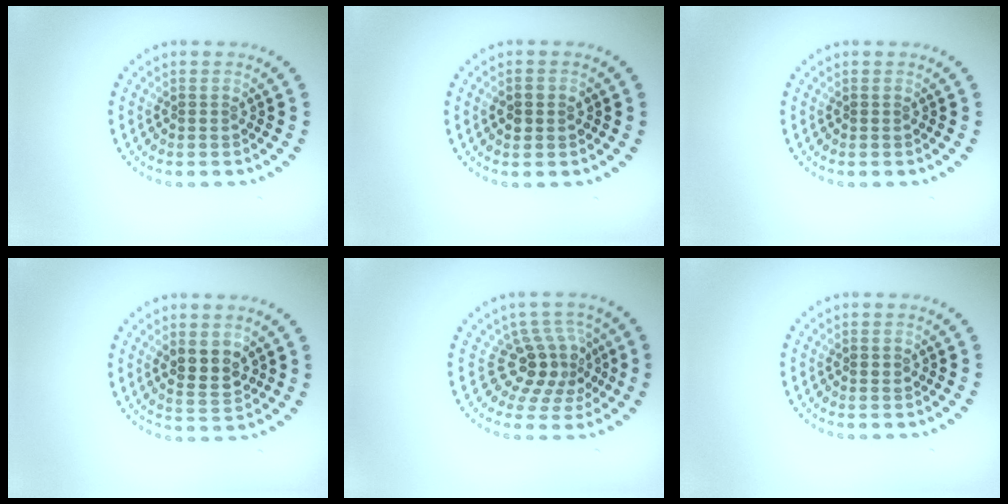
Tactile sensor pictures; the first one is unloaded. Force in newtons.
{"total": 1.3, "press": 1.3, "slide": 0.1}
{"total": 0.0}
{"total": 3.1, "press": 3.1, "slide": 0.7}
{"total": 4.2, "press": 3.2, "slide": 2.7}
{"total": 0.7, "press": 0.7, "slide": 0.1}